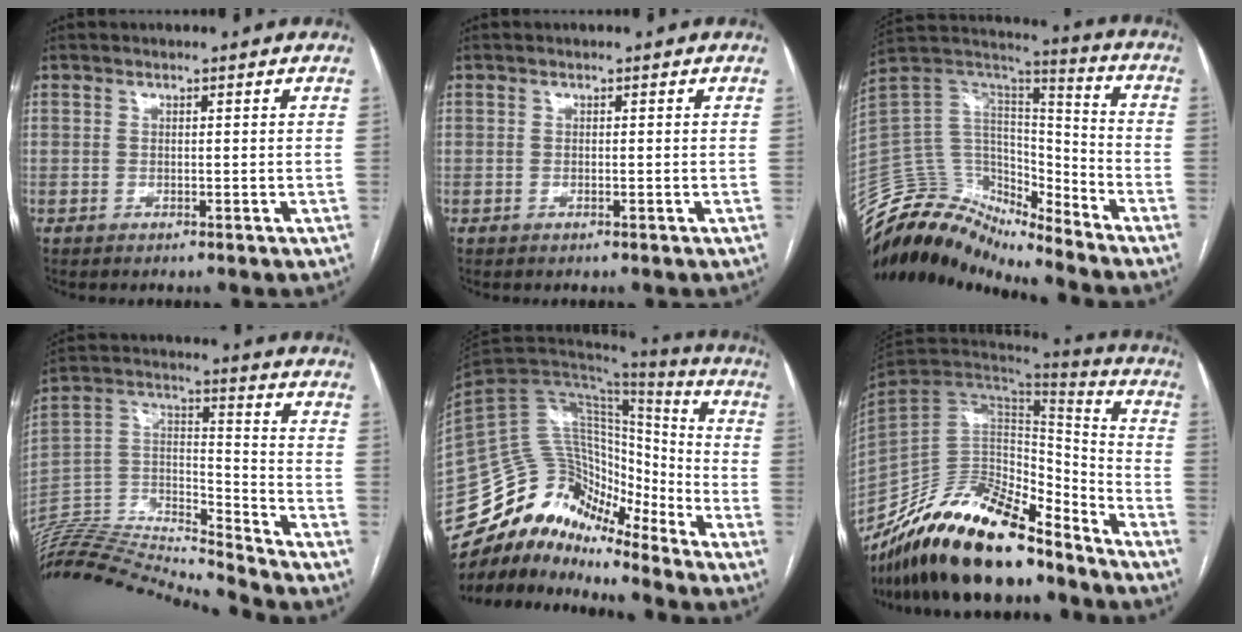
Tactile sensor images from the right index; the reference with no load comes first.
{"total": 0.0}
{"total": 18.2, "force": [-17.5, 4.2, 2.6], "torque": [-0.059, 0.092, -0.304]}
{"total": 21.6, "force": [-20.9, 0.2, 5.3], "torque": [-0.110, 0.030, -0.366]}
{"total": 18.0, "force": [-15.6, 7.2, 5.4], "torque": [-0.096, 0.067, -0.272]}
{"total": 27.1, "force": [-21.2, 8.4, 14.8], "torque": [-0.279, -0.012, -0.364]}